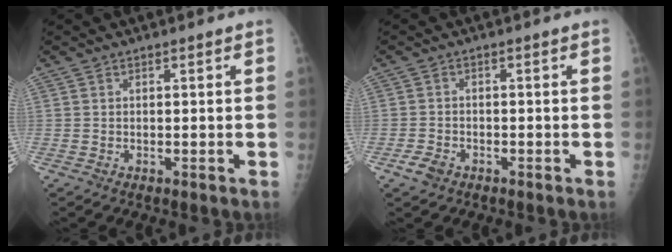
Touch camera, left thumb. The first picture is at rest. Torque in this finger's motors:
{"motor_torque": [-0.45, 0.39, -0.03, -0.09, 0.00]}